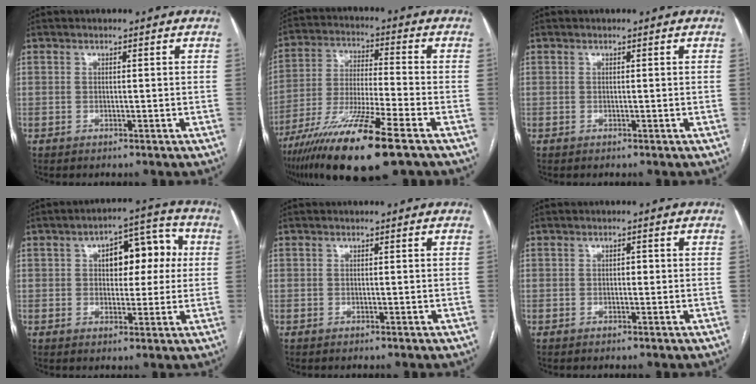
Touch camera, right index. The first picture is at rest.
{"total": 16.8, "force": [-10.1, 0.8, 13.4], "torque": [-0.259, -0.045, -0.182]}
{"total": 0.0}
{"total": 9.2, "force": [1.8, 4.7, 7.7], "torque": [-0.096, 0.040, 0.028]}
{"total": 0.0}
{"total": 0.9, "force": [0.0, 0.6, 0.7], "torque": [-0.006, 0.003, -0.002]}